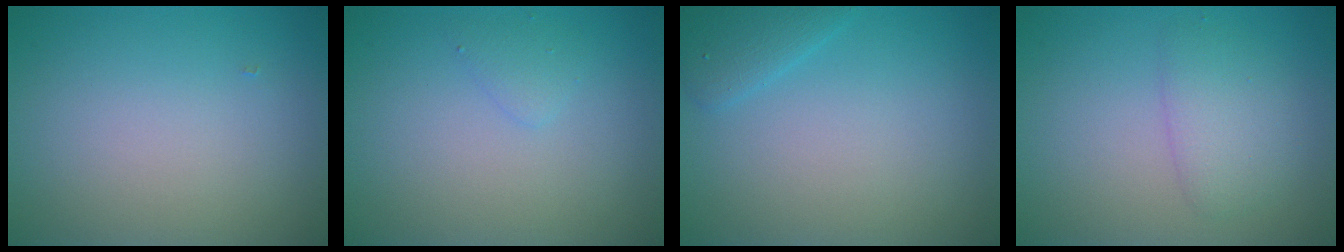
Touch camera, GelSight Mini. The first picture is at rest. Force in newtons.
{"total": 1.0, "press": 1.0, "slide": 0.1}
{"total": 1.9, "press": 1.9, "slide": 0.1}
{"total": 2.6, "press": 2.6, "slide": 0.1}